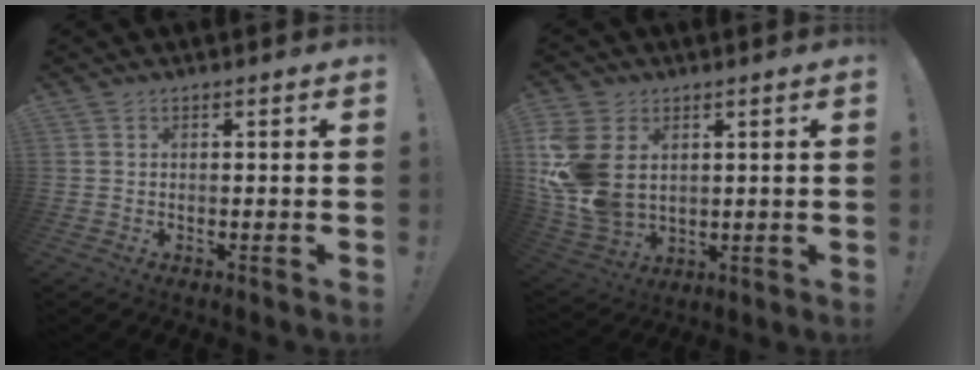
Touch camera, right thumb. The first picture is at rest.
{"total": 16.3, "force": [2.9, 12.3, 10.4], "torque": [-0.204, -0.010, 0.059]}